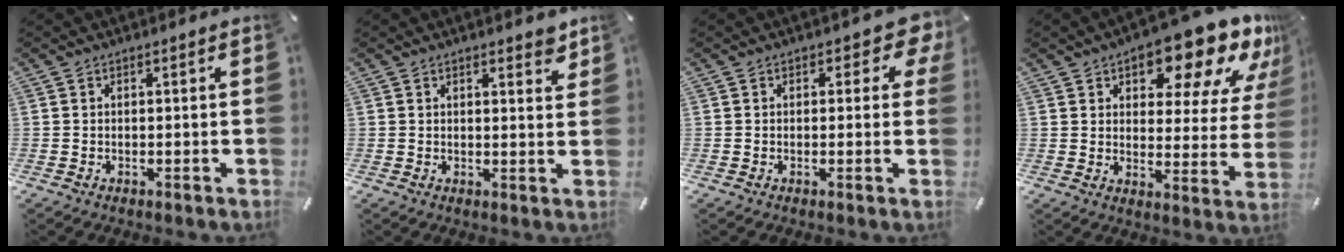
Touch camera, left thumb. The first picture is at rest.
{"total": 2.8, "force": [2.2, 1.2, 1.2], "torque": [-0.004, -0.014, 0.036]}
{"total": 5.0, "force": [1.8, 2.9, 3.6], "torque": [-0.035, -0.005, 0.025]}
{"total": 18.3, "force": [13.3, 7.5, 10.1], "torque": [-0.133, -0.095, 0.219]}